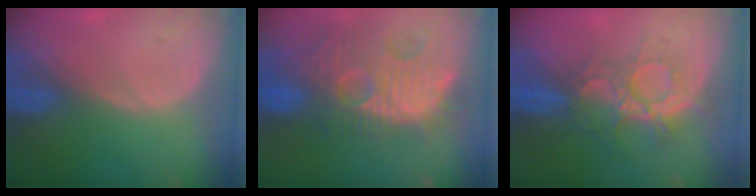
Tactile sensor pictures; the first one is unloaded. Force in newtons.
{"total": 13.1, "press": 12.3, "slide": 4.4}
{"total": 9.3, "press": 7.9, "slide": 5.1}